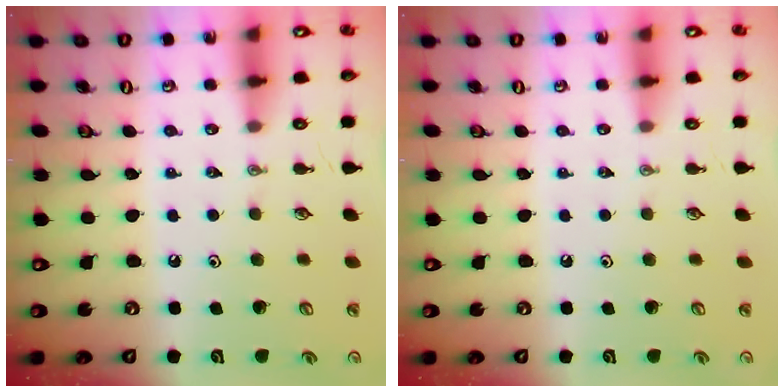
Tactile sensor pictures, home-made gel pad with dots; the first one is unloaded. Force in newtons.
{"total": 0.0}